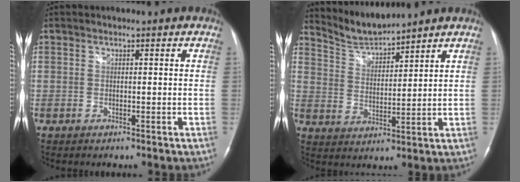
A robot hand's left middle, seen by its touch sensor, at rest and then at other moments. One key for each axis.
{"total": 6.1, "fx": 6.0, "fy": -0.5, "fz": 0.1, "tx": -0.011, "ty": -0.001, "tz": 0.127}